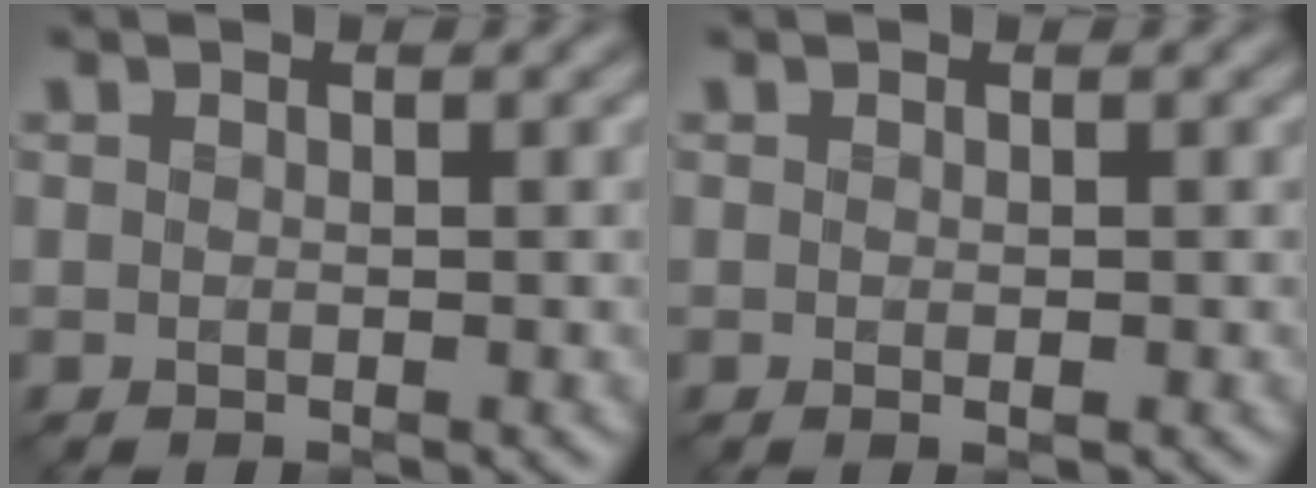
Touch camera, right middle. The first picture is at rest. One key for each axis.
{"total": 0.5, "fx": -0.1, "fy": 0.2, "fz": 0.5, "tx": -0.009, "ty": -0.002, "tz": -0.002}